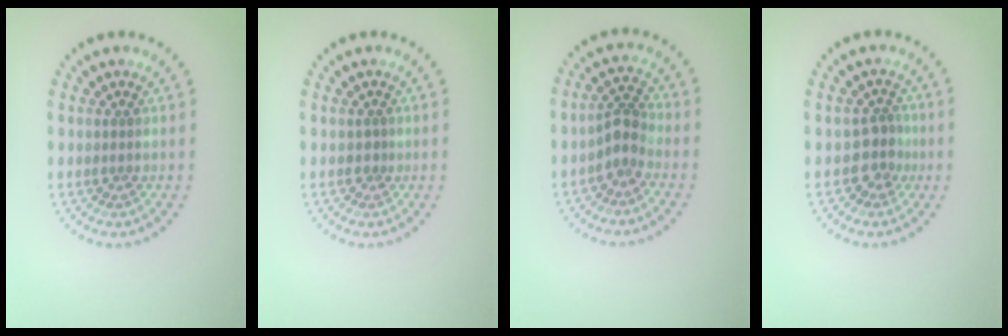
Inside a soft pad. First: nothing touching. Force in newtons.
{"total": 0.6, "press": 0.3, "slide": 0.5}
{"total": 2.4, "press": 1.8, "slide": 1.6}
{"total": 2.2, "press": 1.8, "slide": 1.3}